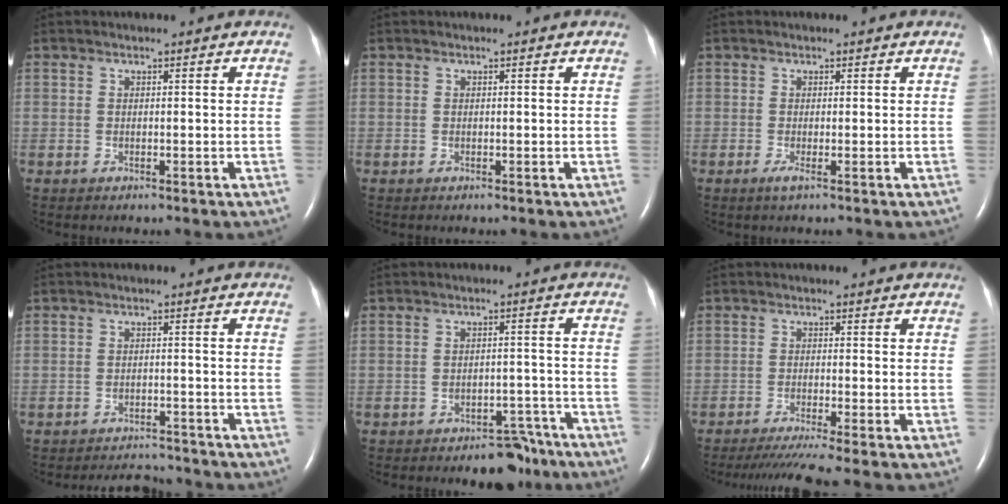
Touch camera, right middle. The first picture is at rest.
{"total": 0.0}
{"total": 1.1, "force": [-0.5, -0.2, 1.0], "torque": [-0.021, -0.003, -0.010]}
{"total": 4.1, "force": [-4.0, 0.5, -0.5], "torque": [0.001, 0.001, -0.061]}
{"total": 6.0, "force": [-4.9, 2.6, 2.1], "torque": [-0.015, 0.016, -0.068]}
{"total": 6.6, "force": [-5.3, -1.3, 3.6], "torque": [-0.057, -0.022, -0.089]}